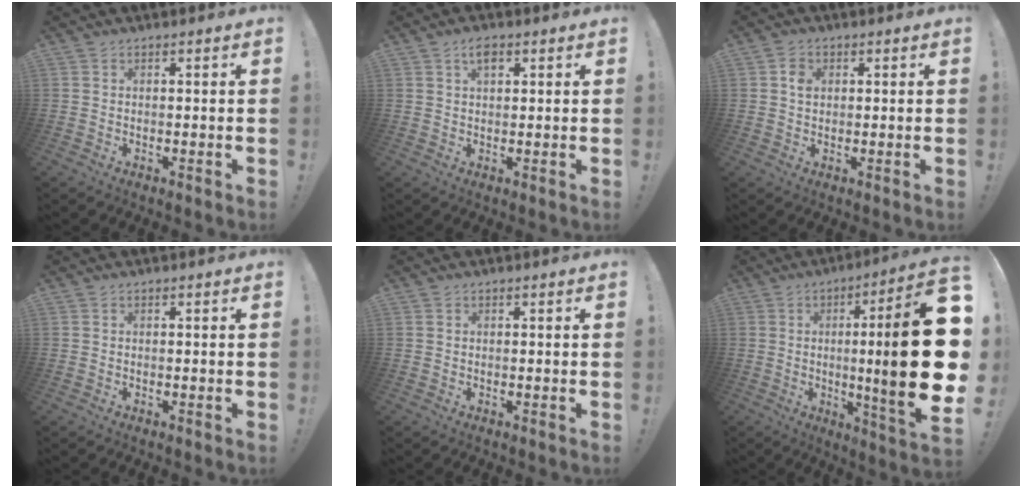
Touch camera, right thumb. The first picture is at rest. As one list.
[{"total": 3.9, "force": [2.0, 1.9, 2.7], "torque": [-0.045, 0.000, 0.032]}, {"total": 3.0, "force": [0.6, 2.4, 1.7], "torque": [-0.018, 0.000, 0.007]}, {"total": 0.0}, {"total": 0.6, "force": [0.5, 0.4, 0.1], "torque": [-0.003, 0.000, 0.009]}, {"total": 26.0, "force": [0.3, 2.2, 25.9], "torque": [-0.409, -0.022, -0.002]}]